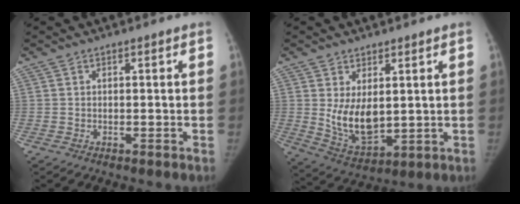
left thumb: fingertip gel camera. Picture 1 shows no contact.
{"total": 9.5, "force": [1.5, 5.8, 7.4], "torque": [-0.105, -0.030, 0.047]}